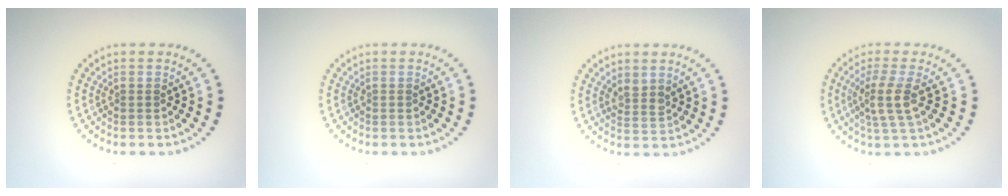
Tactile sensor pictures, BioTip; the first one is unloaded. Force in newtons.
{"total": 0.0}
{"total": 1.4, "press": 1.1, "slide": 0.9}
{"total": 2.9, "press": 2.3, "slide": 1.8}